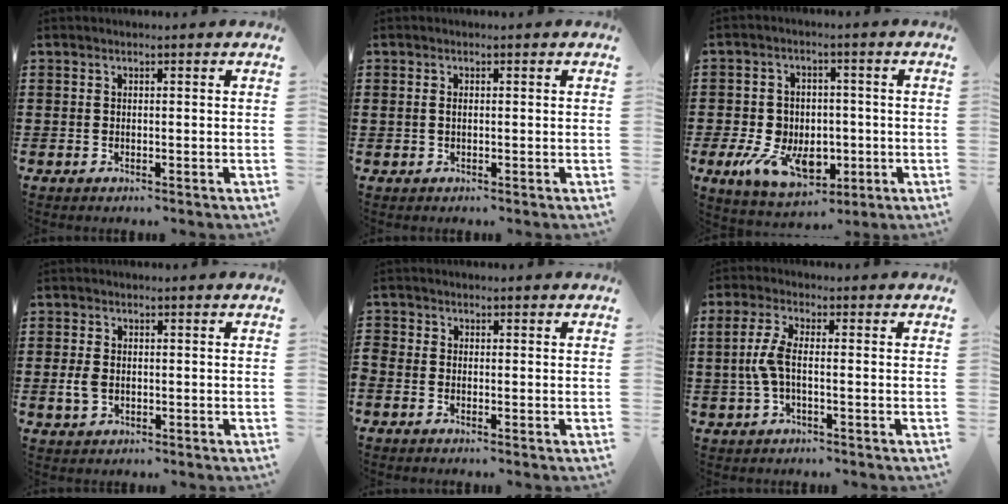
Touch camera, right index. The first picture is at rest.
{"total": 0.9, "force": [0.1, 0.6, 0.7], "torque": [-0.017, 0.003, 0.001]}
{"total": 9.2, "force": [-2.3, 6.8, 5.6], "torque": [-0.140, 0.013, -0.039]}
{"total": 2.6, "force": [-0.4, 1.9, 1.8], "torque": [-0.052, -0.002, -0.012]}
{"total": 0.7, "force": [-0.6, 0.2, 0.3], "torque": [-0.007, -0.003, -0.010]}
{"total": 4.6, "force": [-0.5, 1.6, 4.3], "torque": [-0.108, -0.005, -0.018]}